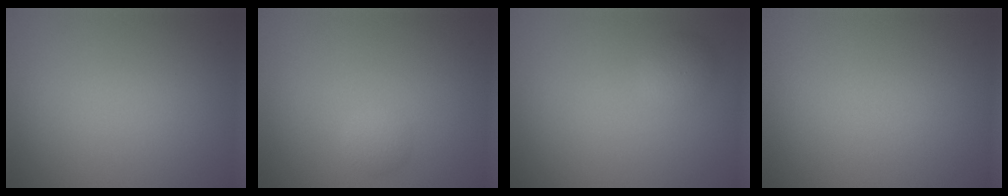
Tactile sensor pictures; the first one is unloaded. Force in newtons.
{"total": 1.1, "press": 1.1, "slide": 0.0}
{"total": 1.3, "press": 1.3, "slide": 0.1}
{"total": 0.0}